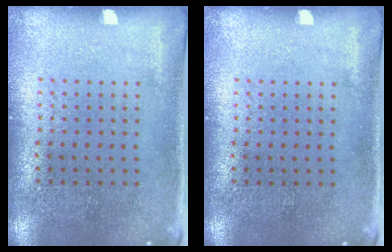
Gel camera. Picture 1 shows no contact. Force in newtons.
{"total": 0.0}